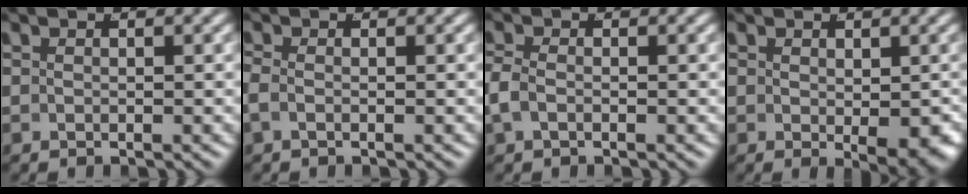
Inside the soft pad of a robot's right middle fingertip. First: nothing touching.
{"total": 1.2, "force": [-0.6, 0.6, 0.9], "torque": [-0.031, -0.010, -0.008]}
{"total": 1.7, "force": [-0.6, 0.9, 1.2], "torque": [-0.037, -0.009, -0.006]}
{"total": 2.9, "force": [-0.4, 0.8, 2.7], "torque": [-0.023, -0.018, 0.003]}